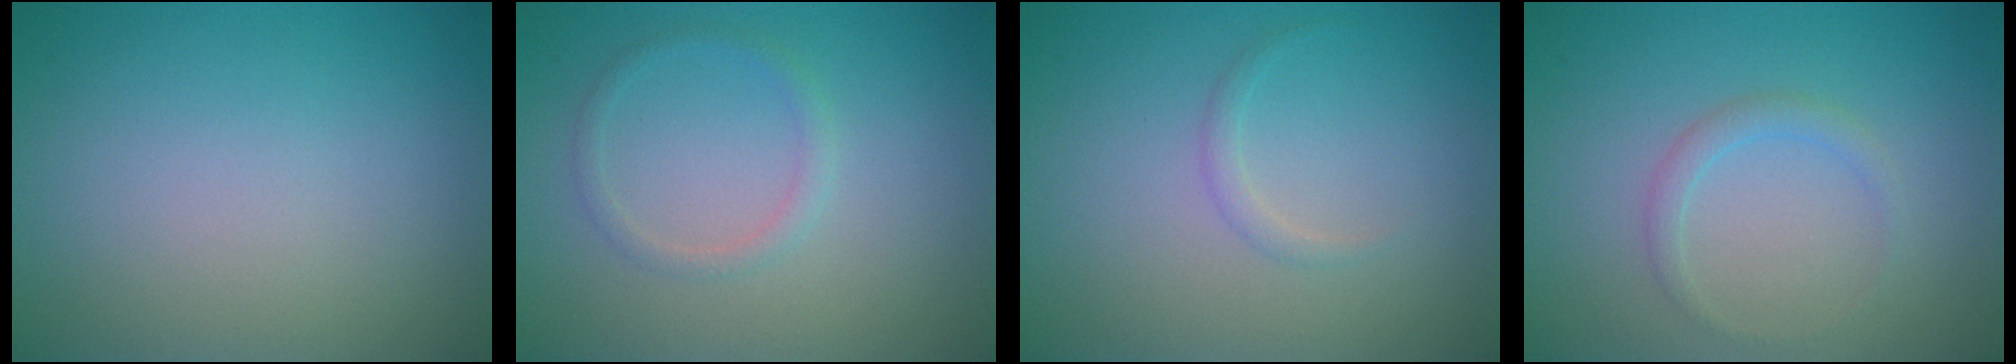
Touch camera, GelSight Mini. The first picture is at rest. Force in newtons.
{"total": 1.2, "press": 1.2, "slide": 0.0}
{"total": 0.8, "press": 0.8, "slide": 0.0}
{"total": 1.3, "press": 1.3, "slide": 0.0}